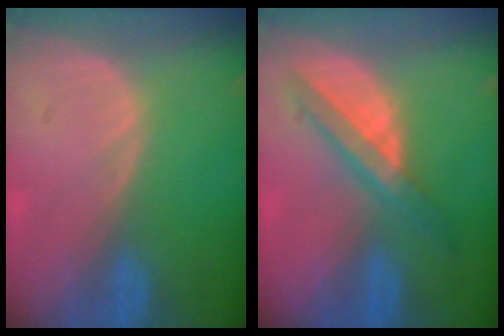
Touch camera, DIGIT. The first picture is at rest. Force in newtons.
{"total": 5.7, "press": 5.5, "slide": 1.3}